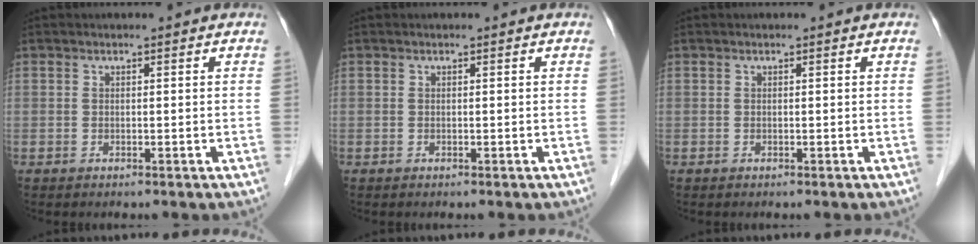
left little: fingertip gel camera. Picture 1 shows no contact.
{"total": 0.0}
{"total": 0.0}